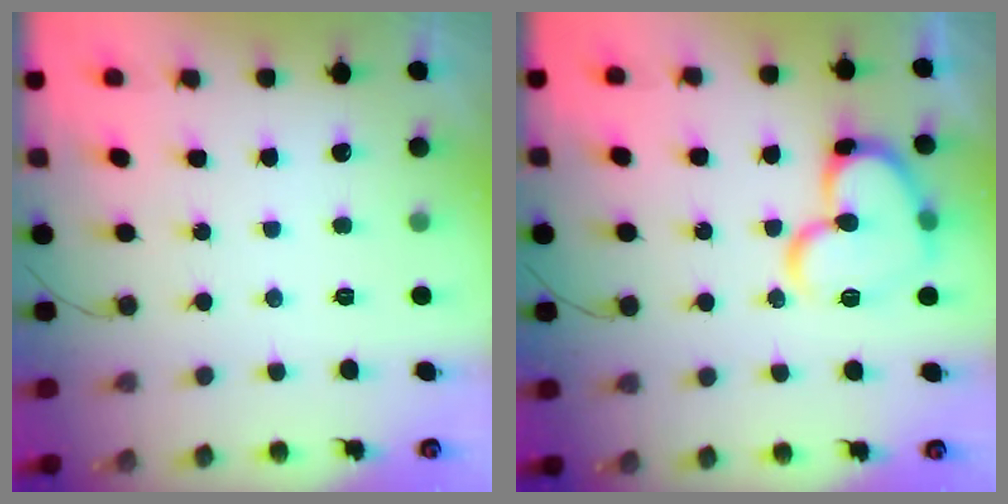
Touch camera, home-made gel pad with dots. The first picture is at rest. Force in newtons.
{"total": 16.7, "press": 16.6, "slide": 1.4}